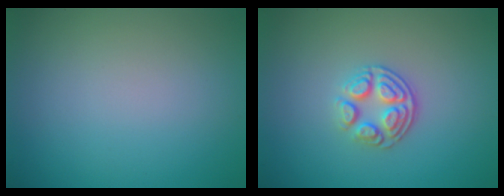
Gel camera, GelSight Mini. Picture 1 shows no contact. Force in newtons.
{"total": 3.2, "press": 2.6, "slide": 2.0}